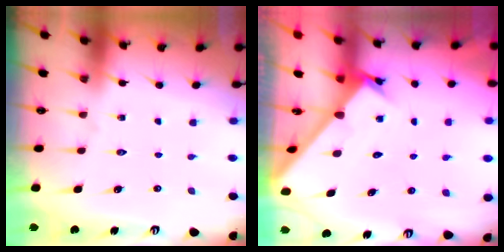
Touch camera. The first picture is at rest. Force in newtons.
{"total": 1.7, "press": 1.7, "slide": 0.1}